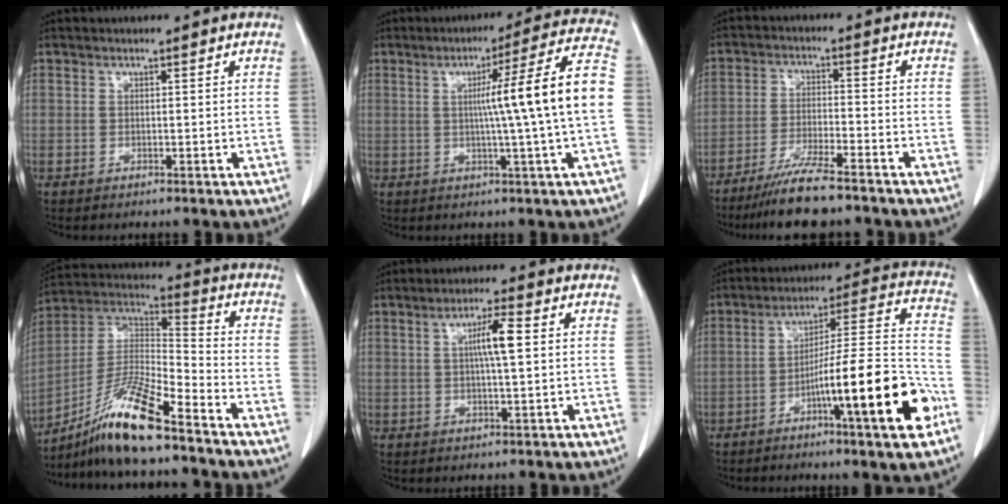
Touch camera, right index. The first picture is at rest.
{"total": 13.5, "force": [0.0, -2.4, 13.3], "torque": [-0.185, 0.007, -0.001]}
{"total": 8.8, "force": [-7.2, 0.2, 5.1], "torque": [-0.089, -0.025, -0.123]}
{"total": 14.6, "force": [-10.4, 0.9, 10.2], "torque": [-0.200, -0.003, -0.189]}
{"total": 5.0, "force": [0.9, 0.1, 5.0], "torque": [-0.089, 0.002, 0.015]}
{"total": 18.3, "force": [-7.5, 0.8, 16.7], "torque": [-0.233, 0.009, -0.115]}